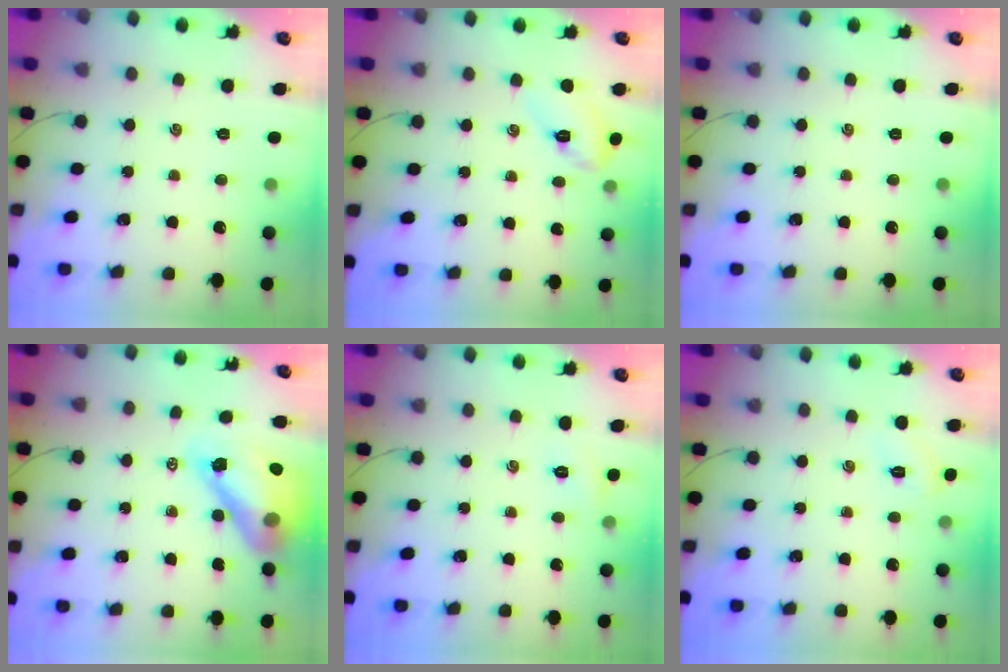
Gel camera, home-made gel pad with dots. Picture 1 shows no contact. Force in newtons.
{"total": 5.7, "press": 5.7, "slide": 0.6}
{"total": 0.0}
{"total": 15.6, "press": 15.0, "slide": 4.3}
{"total": 2.6, "press": 2.6, "slide": 0.6}
{"total": 6.0, "press": 5.8, "slide": 1.6}